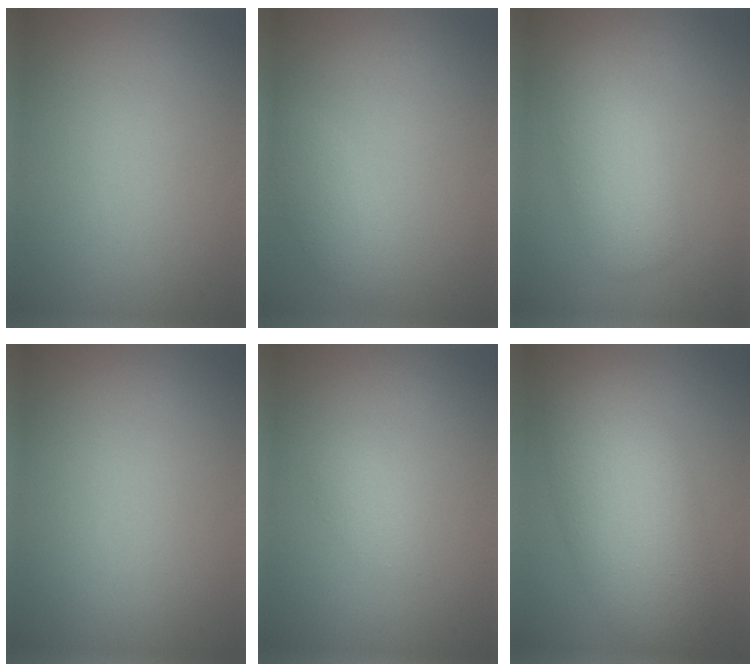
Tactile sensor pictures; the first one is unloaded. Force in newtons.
{"total": 1.9, "press": 1.9, "slide": 0.1}
{"total": 3.3, "press": 3.3, "slide": 0.0}
{"total": 0.0}
{"total": 1.0, "press": 1.0, "slide": 0.0}
{"total": 8.3, "press": 8.3, "slide": 0.1}